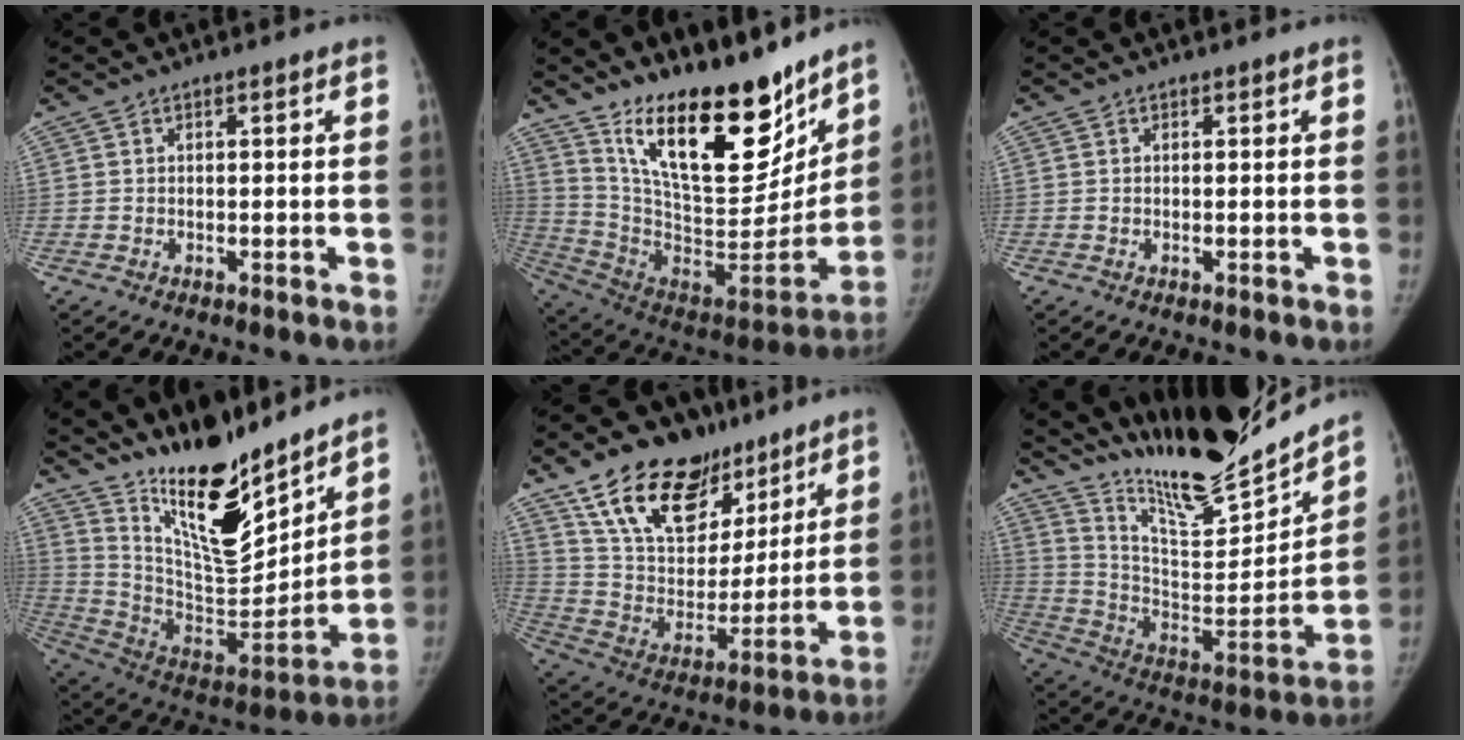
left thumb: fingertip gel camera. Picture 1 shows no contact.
{"total": 26.5, "force": [18.4, 9.6, 16.5], "torque": [-0.212, -0.109, 0.311]}
{"total": 0.0}
{"total": 20.9, "force": [16.4, 6.2, 11.4], "torque": [-0.142, -0.119, 0.288]}
{"total": 23.2, "force": [15.0, 13.4, 11.5], "torque": [-0.152, -0.051, 0.262]}
{"total": 24.9, "force": [21.9, 3.8, 11.3], "torque": [-0.148, -0.135, 0.351]}